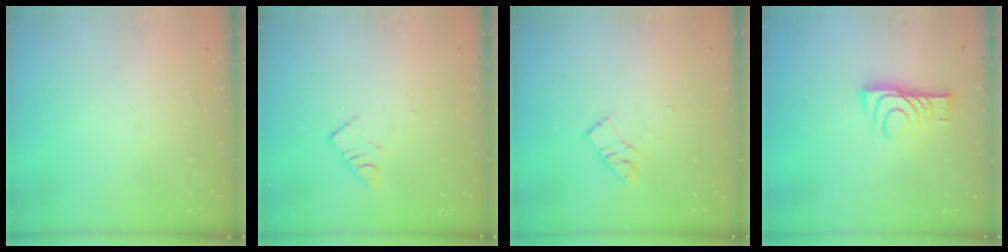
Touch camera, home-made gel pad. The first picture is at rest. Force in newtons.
{"total": 4.2, "press": 4.2, "slide": 0.6}
{"total": 9.1, "press": 9.1, "slide": 0.4}
{"total": 8.8, "press": 8.8, "slide": 0.1}